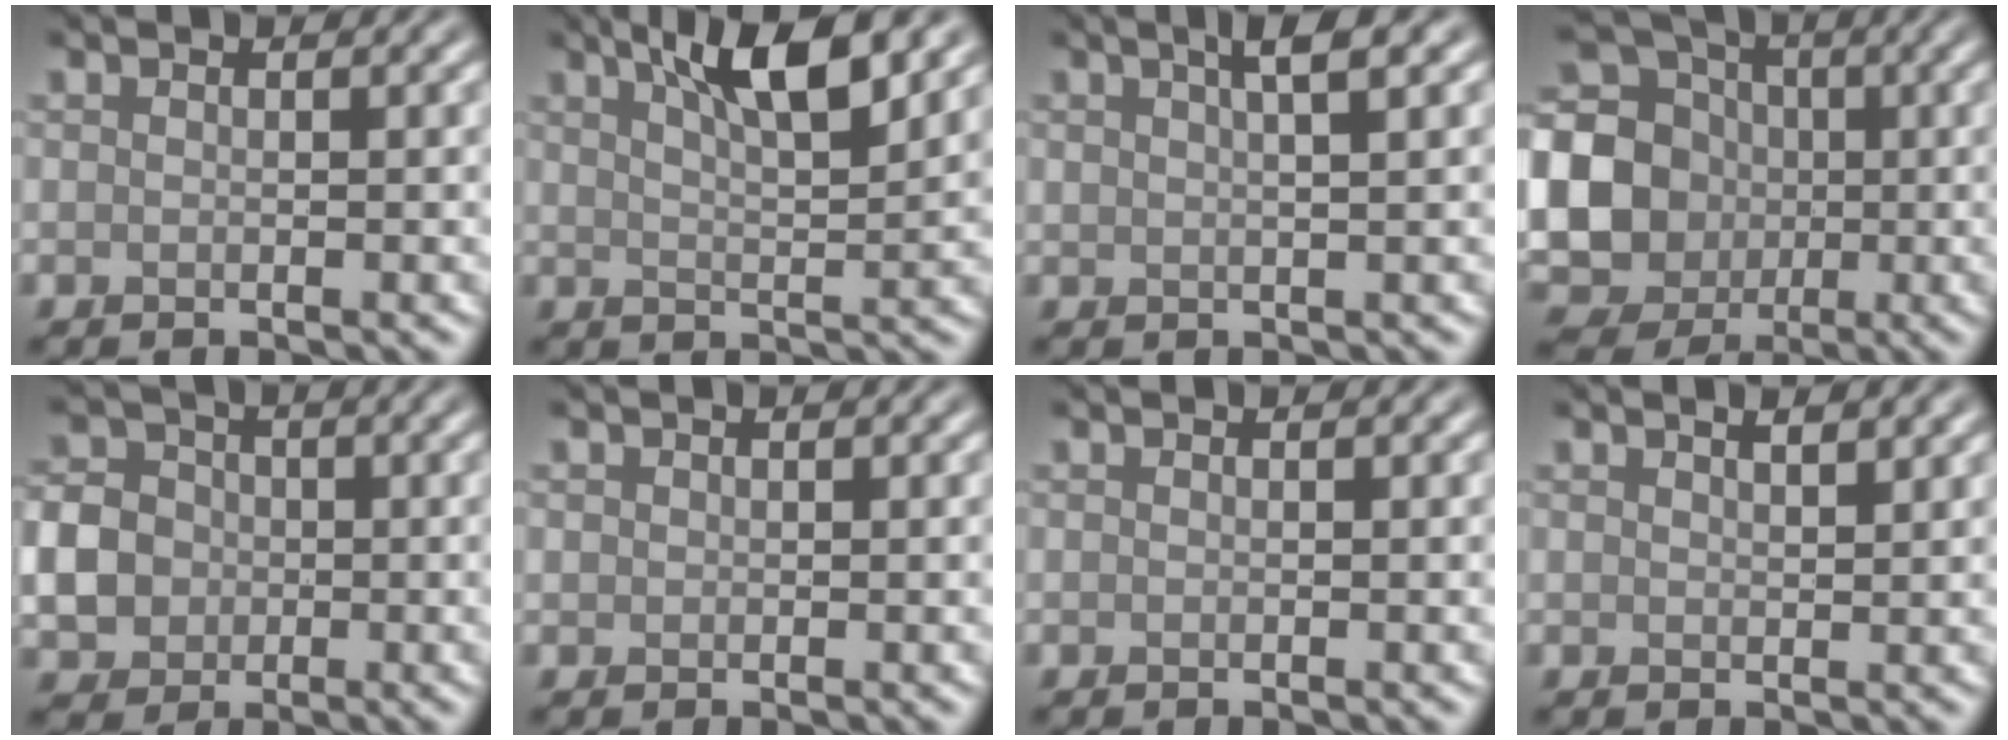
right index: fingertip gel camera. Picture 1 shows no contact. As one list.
[{"total": 5.9, "force": [3.4, 1.5, 4.6], "torque": [-0.068, 0.008, 0.054]}, {"total": 2.7, "force": [1.4, 0.6, 2.2], "torque": [-0.024, 0.011, 0.016]}, {"total": 18.3, "force": [-1.0, 17.3, 5.9], "torque": [-0.173, 0.000, -0.059]}, {"total": 5.4, "force": [-0.7, 4.8, 2.5], "torque": [-0.051, 0.001, -0.024]}, {"total": 0.5, "force": [0.2, 0.5, 0.0], "torque": [0.003, 0.000, 0.004]}, {"total": 0.0}, {"total": 1.2, "force": [1.0, 0.3, 0.6], "torque": [-0.012, 0.001, 0.018]}]